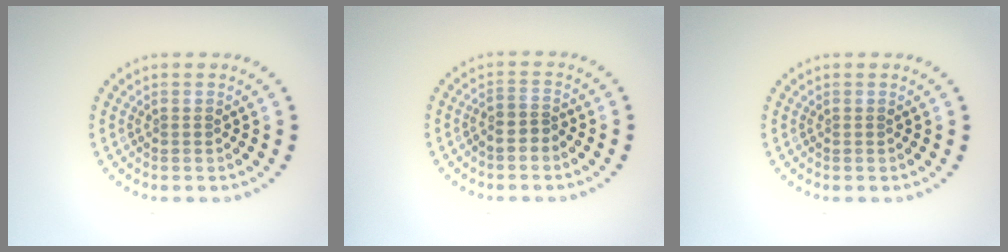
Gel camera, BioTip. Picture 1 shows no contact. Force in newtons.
{"total": 1.6, "press": 1.5, "slide": 0.7}
{"total": 0.0}